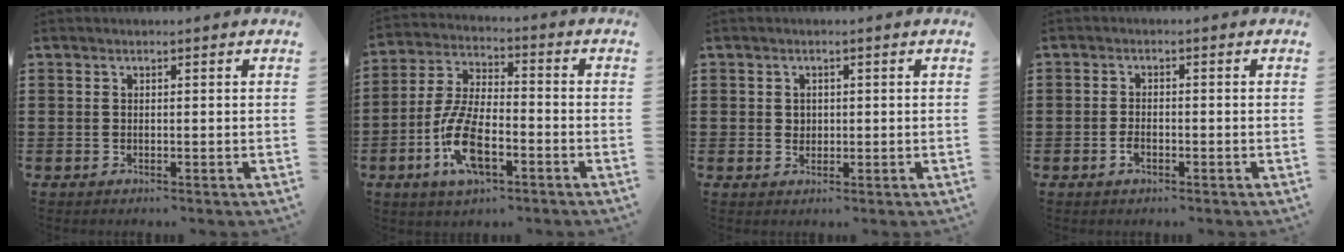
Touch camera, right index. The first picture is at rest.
{"total": 10.2, "force": [-3.8, 4.4, 8.4], "torque": [-0.191, -0.002, -0.074]}
{"total": 1.3, "force": [0.3, 1.2, 0.4], "torque": [-0.011, 0.007, 0.004]}
{"total": 1.8, "force": [-0.9, 0.9, 1.3], "torque": [-0.033, -0.003, -0.019]}